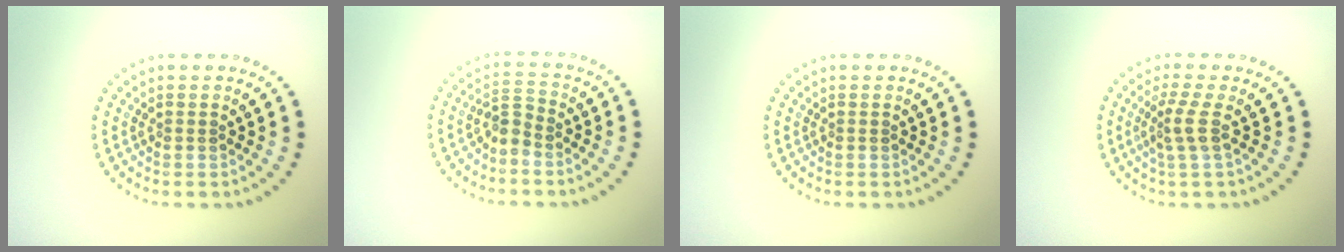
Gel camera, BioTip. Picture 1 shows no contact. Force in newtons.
{"total": 1.7, "press": 1.4, "slide": 0.9}
{"total": 0.0}
{"total": 2.2, "press": 1.6, "slide": 1.4}